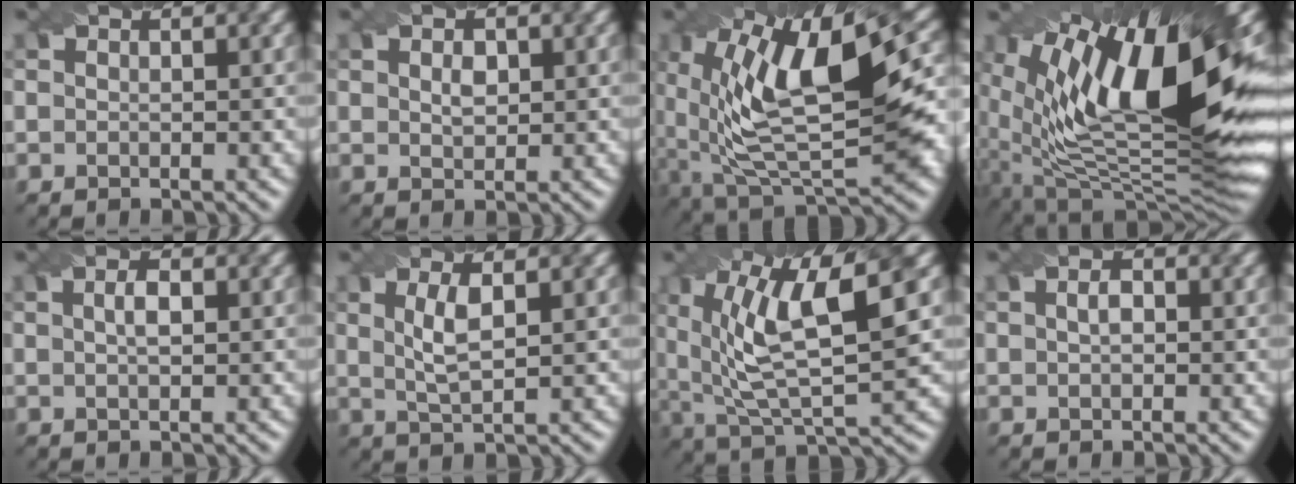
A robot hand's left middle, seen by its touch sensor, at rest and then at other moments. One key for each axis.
{"total": 1.4, "fx": 0.4, "fy": 0.9, "fz": 1.0, "tx": -0.018, "ty": 0.000, "tz": 0.011}
{"total": 14.3, "fx": 2.3, "fy": 5.9, "fz": 12.8, "tx": -0.221, "ty": -0.008, "tz": 0.038}
{"total": 16.6, "fx": 4.8, "fy": 5.7, "fz": 14.8, "tx": -0.254, "ty": 0.000, "tz": 0.078}
{"total": 1.6, "fx": 0.4, "fy": 0.6, "fz": 1.5, "tx": -0.025, "ty": 0.002, "tz": 0.008}
{"total": 3.2, "fx": 0.8, "fy": 1.0, "fz": 2.9, "tx": -0.064, "ty": -0.001, "tz": 0.020}
{"total": 10.0, "fx": 3.0, "fy": 3.2, "fz": 9.0, "tx": -0.181, "ty": 0.003, "tz": 0.055}
{"total": 1.7, "fx": 0.5, "fy": 1.1, "fz": 1.3, "tx": -0.021, "ty": 0.002, "tz": 0.001}